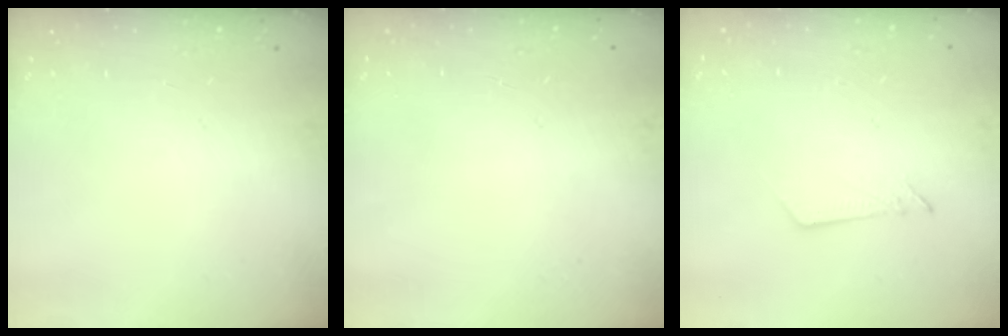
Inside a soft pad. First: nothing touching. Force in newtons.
{"total": 0.0}
{"total": 2.5, "press": 2.5, "slide": 0.2}